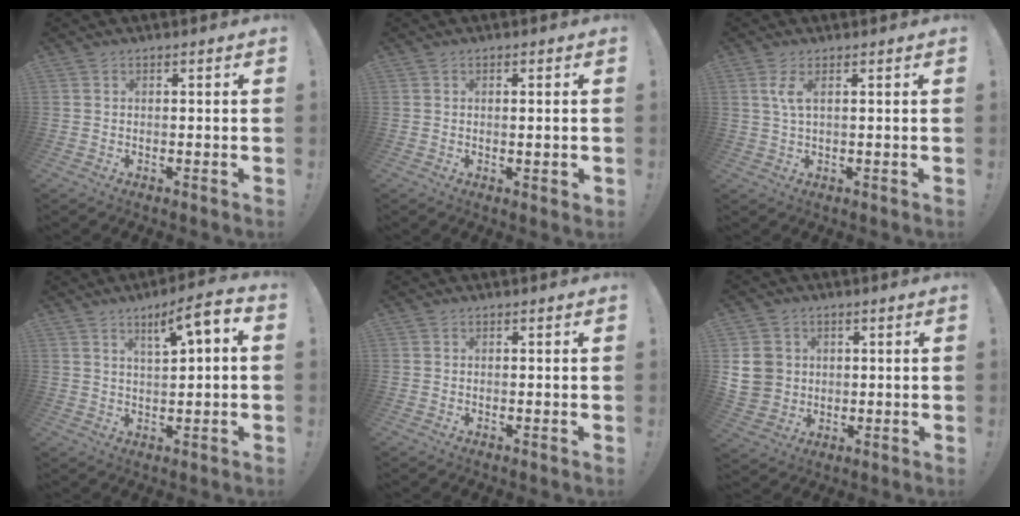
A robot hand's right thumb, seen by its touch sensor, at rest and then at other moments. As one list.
[{"total": 1.7, "force": [0.4, 0.4, 1.6], "torque": [-0.021, -0.003, 0.006]}, {"total": 3.6, "force": [1.2, 0.8, 3.3], "torque": [-0.059, -0.005, 0.020]}, {"total": 7.5, "force": [3.0, 1.2, 6.7], "torque": [-0.091, -0.018, 0.042]}, {"total": 0.0}, {"total": 9.4, "force": [1.8, 8.6, 3.4], "torque": [-0.060, -0.009, 0.038]}]